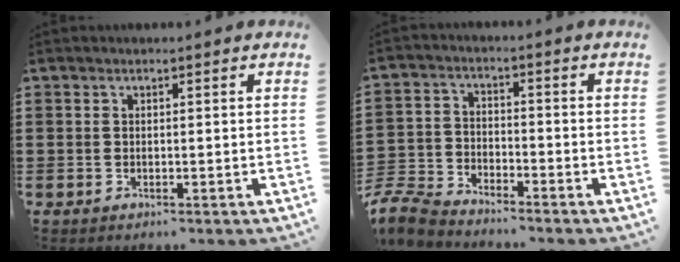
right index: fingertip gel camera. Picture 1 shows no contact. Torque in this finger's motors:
{"motor_torque": [-1.07, 1.07, -1.06, -0.21]}